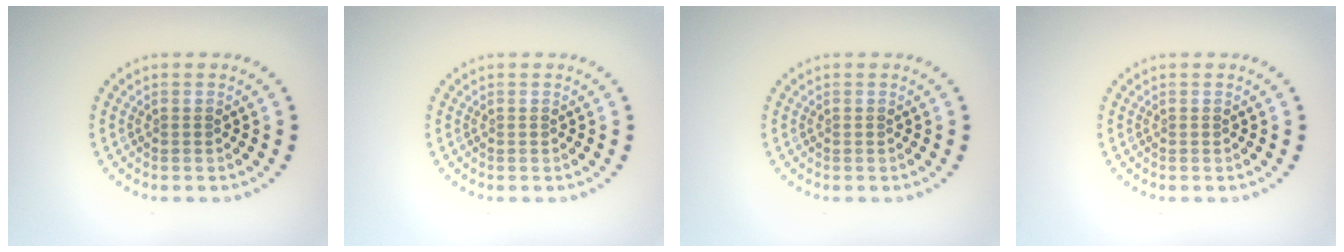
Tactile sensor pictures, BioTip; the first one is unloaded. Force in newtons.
{"total": 0.0}
{"total": 0.0}
{"total": 0.0}